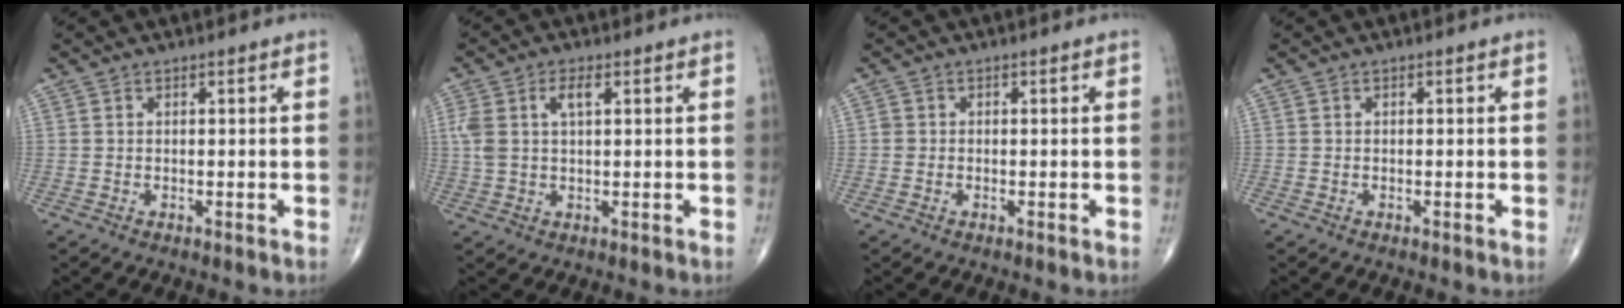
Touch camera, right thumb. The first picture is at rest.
{"total": 5.8, "force": [1.8, 2.8, 4.8], "torque": [-0.117, 0.014, 0.040]}
{"total": 1.0, "force": [-0.2, 0.9, 0.2], "torque": [0.003, 0.004, -0.004]}
{"total": 0.0}